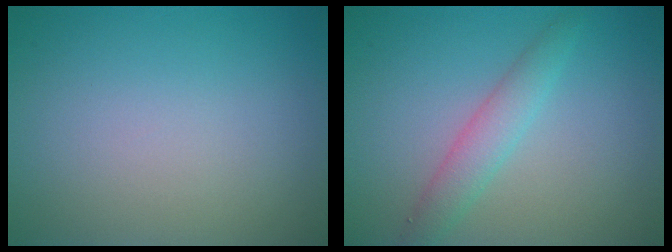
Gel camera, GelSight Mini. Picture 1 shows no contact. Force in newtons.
{"total": 2.7, "press": 2.6, "slide": 0.1}